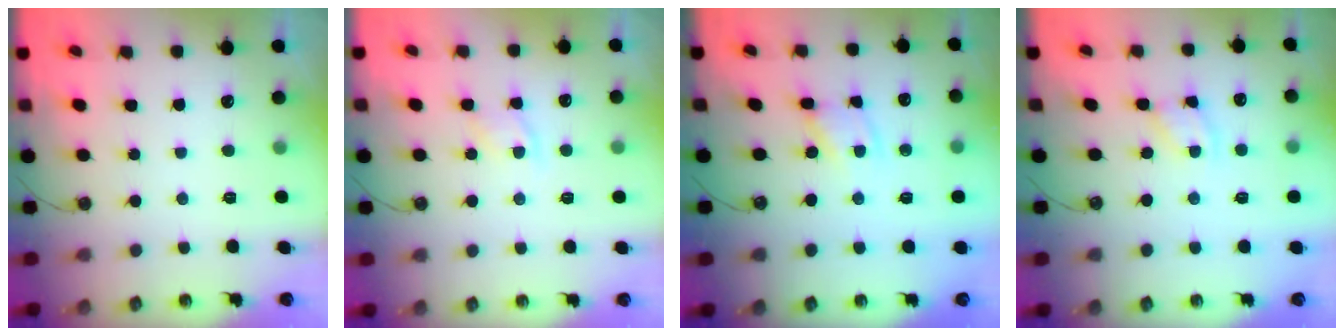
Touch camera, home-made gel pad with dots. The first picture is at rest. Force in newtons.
{"total": 6.5, "press": 6.5, "slide": 0.8}
{"total": 4.1, "press": 4.1, "slide": 0.2}
{"total": 3.3, "press": 3.3, "slide": 0.2}